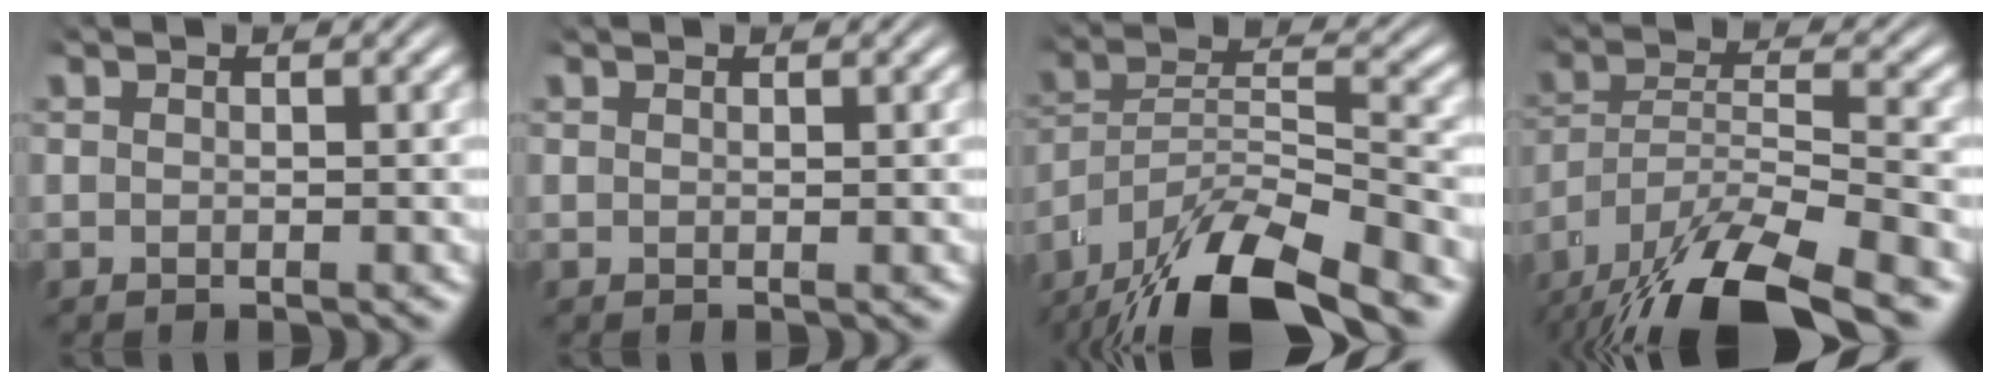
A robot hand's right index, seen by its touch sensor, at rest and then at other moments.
{"total": 0.0}
{"total": 10.7, "force": [-6.0, 5.9, 6.6], "torque": [-0.121, -0.026, -0.089]}
{"total": 8.8, "force": [-4.2, 5.0, 5.9], "torque": [-0.112, -0.013, -0.068]}